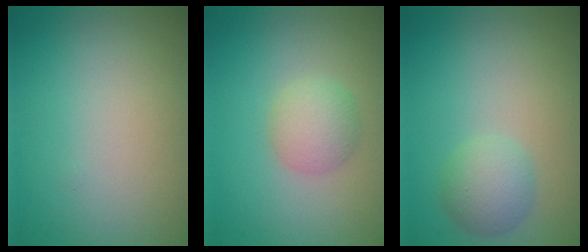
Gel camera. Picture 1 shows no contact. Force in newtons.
{"total": 2.7, "press": 2.7, "slide": 0.1}
{"total": 2.6, "press": 2.6, "slide": 0.1}